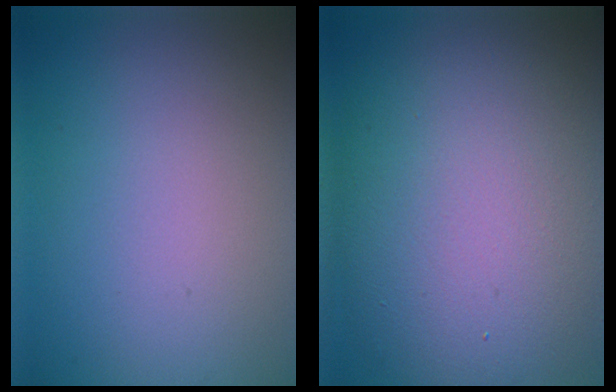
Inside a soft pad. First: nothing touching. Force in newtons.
{"total": 13.5, "press": 13.5, "slide": 0.8}